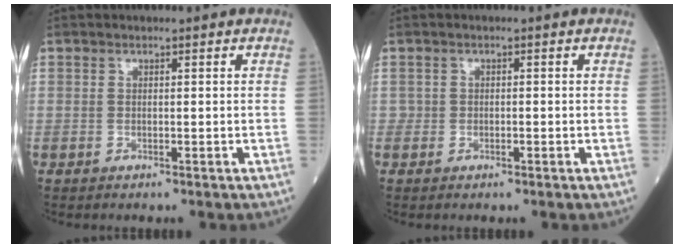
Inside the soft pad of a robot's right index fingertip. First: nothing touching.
{"total": 0.6, "force": [-0.1, 0.6, 0.2], "torque": [0.002, 0.004, -0.001]}